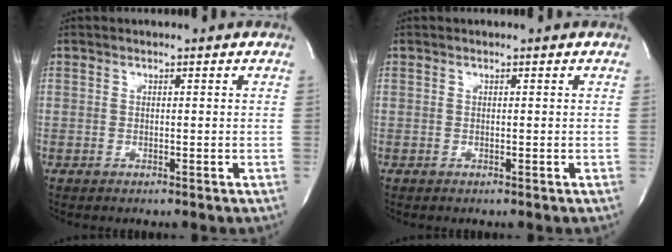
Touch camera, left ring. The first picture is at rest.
{"total": 0.0}